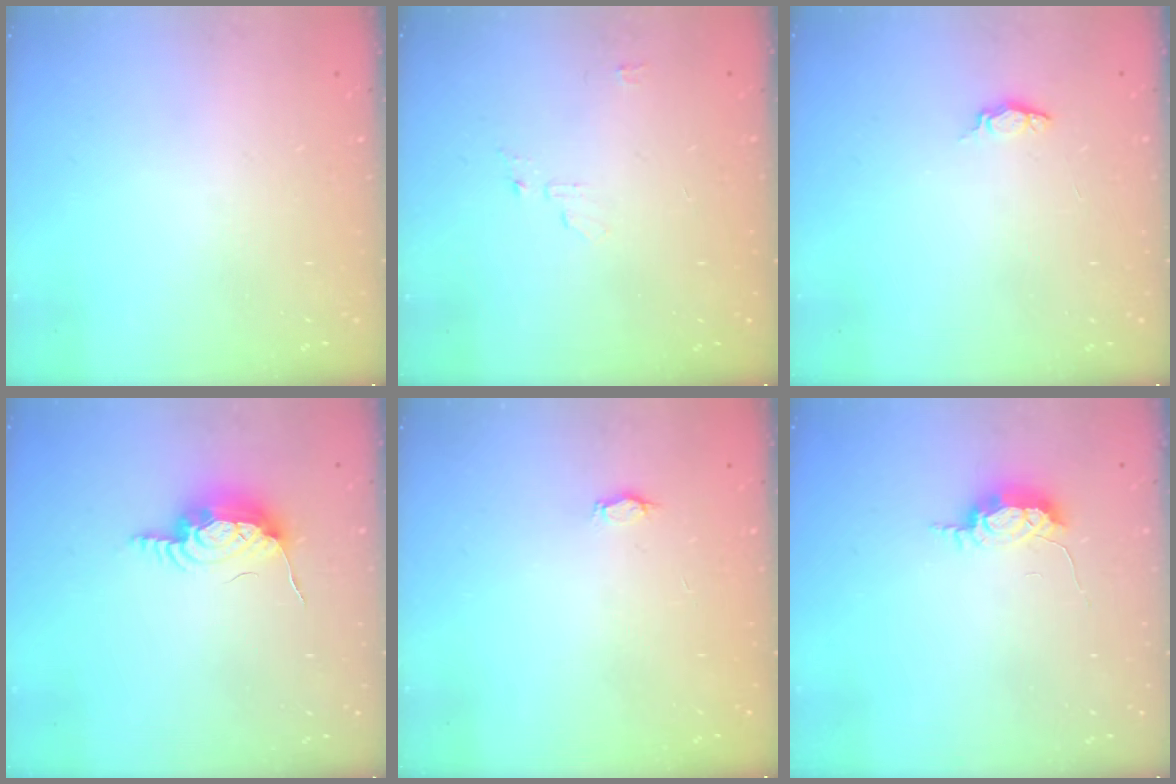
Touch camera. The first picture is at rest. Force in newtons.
{"total": 3.9, "press": 3.9, "slide": 0.3}
{"total": 3.7, "press": 3.7, "slide": 0.3}
{"total": 9.9, "press": 9.9, "slide": 1.0}
{"total": 2.2, "press": 2.2, "slide": 0.3}
{"total": 5.8, "press": 5.7, "slide": 0.9}